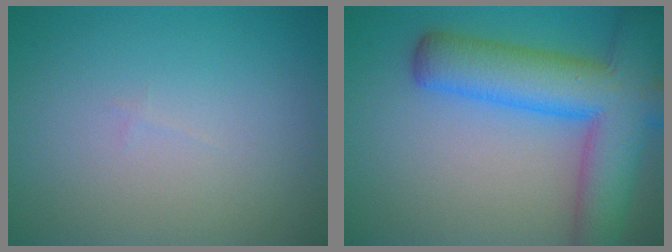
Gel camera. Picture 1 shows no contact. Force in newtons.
{"total": 10.7, "press": 10.7, "slide": 0.6}